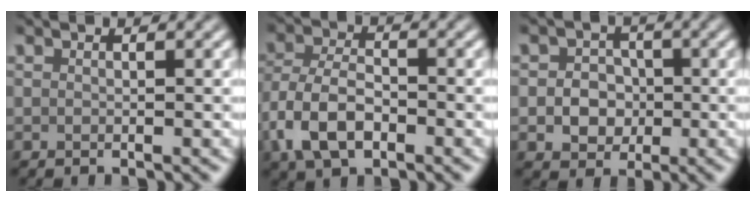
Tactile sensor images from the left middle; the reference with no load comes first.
{"total": 5.7, "force": [-2.5, 3.2, 4.0], "torque": [-0.084, -0.002, -0.056]}
{"total": 3.4, "force": [-0.5, 2.9, 1.7], "torque": [-0.008, -0.003, -0.019]}